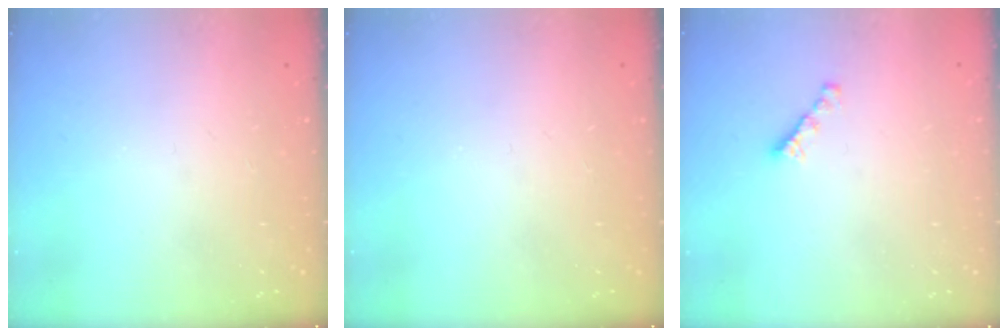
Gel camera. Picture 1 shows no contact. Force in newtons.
{"total": 0.0}
{"total": 2.7, "press": 2.7, "slide": 0.2}